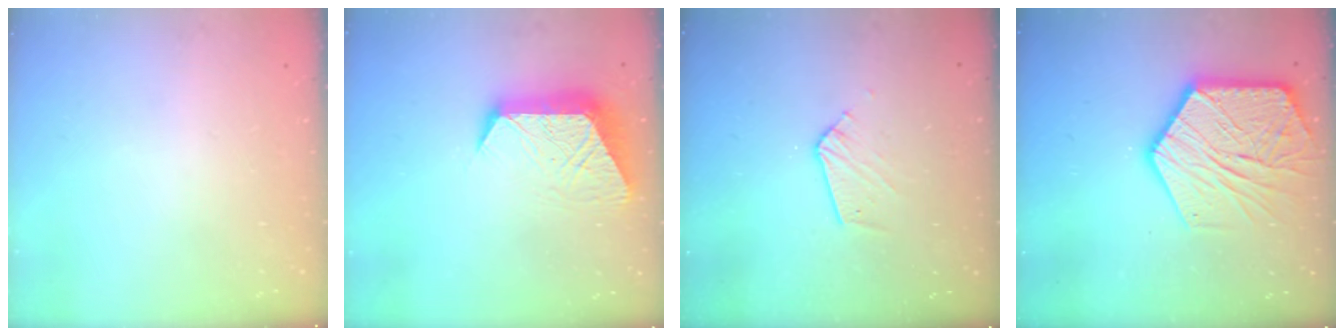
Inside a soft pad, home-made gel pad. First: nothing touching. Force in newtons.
{"total": 12.3, "press": 12.2, "slide": 1.1}
{"total": 6.8, "press": 6.8, "slide": 0.4}
{"total": 20.8, "press": 20.8, "slide": 1.2}